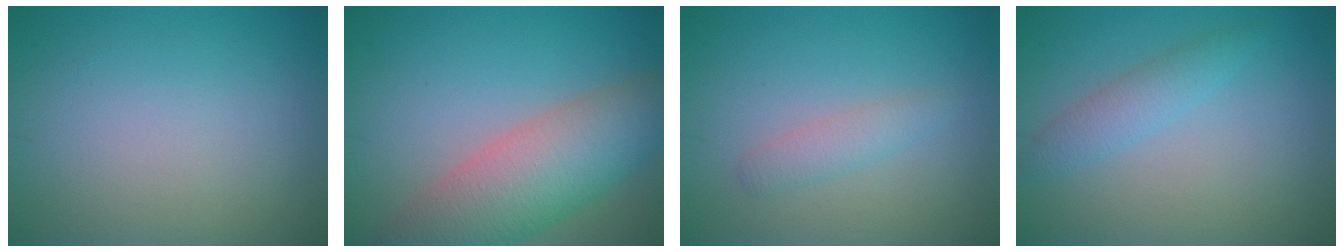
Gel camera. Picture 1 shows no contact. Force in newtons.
{"total": 8.2, "press": 8.2, "slide": 0.4}
{"total": 1.1, "press": 1.1, "slide": 0.1}
{"total": 2.2, "press": 2.2, "slide": 0.1}